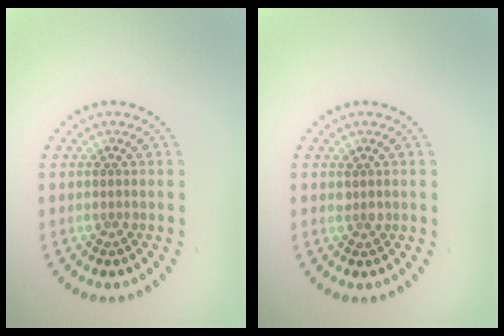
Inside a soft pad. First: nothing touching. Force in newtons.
{"total": 1.2, "press": 1.1, "slide": 0.5}